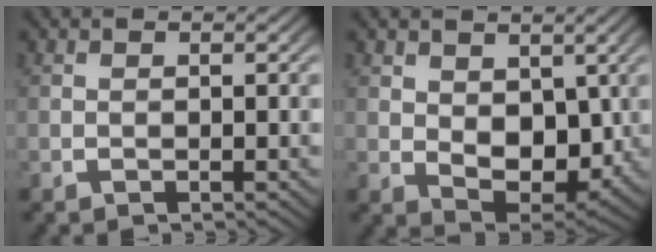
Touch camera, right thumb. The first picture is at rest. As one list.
[{"total": 6.2, "force": [1.0, 4.1, 4.5], "torque": [-0.091, -0.033, 0.033]}]